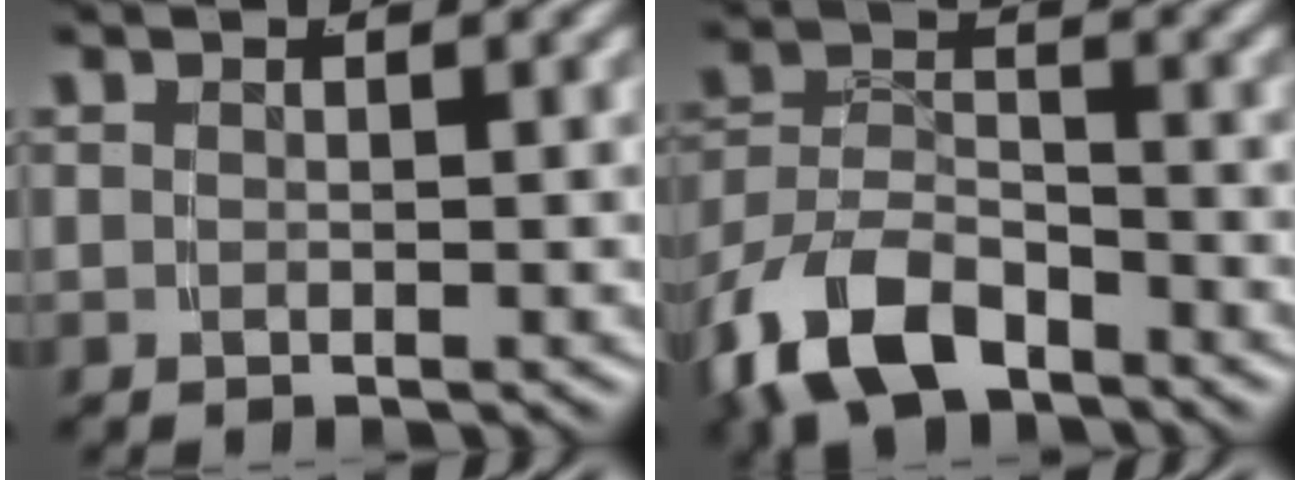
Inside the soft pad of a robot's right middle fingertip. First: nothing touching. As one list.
[{"total": 8.2, "force": [-4.8, 5.4, 3.8], "torque": [-0.090, -0.023, -0.078]}]